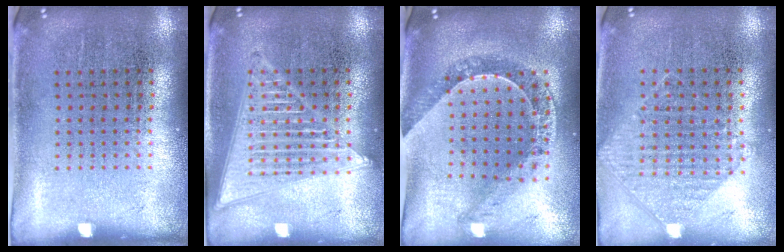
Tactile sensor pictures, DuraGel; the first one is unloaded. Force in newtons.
{"total": 2.1, "press": 2.1, "slide": 0.2}
{"total": 1.2, "press": 1.2, "slide": 0.2}
{"total": 0.9, "press": 0.8, "slide": 0.3}